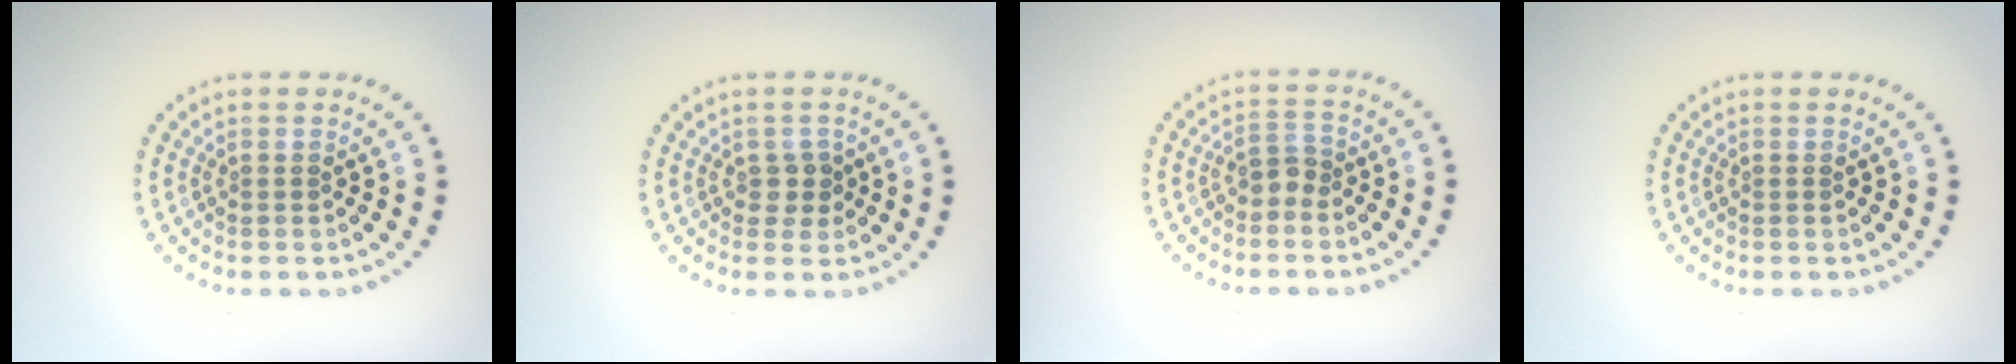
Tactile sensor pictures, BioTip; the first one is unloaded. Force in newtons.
{"total": 1.6, "press": 1.4, "slide": 0.8}
{"total": 1.7, "press": 1.4, "slide": 1.0}
{"total": 0.0}